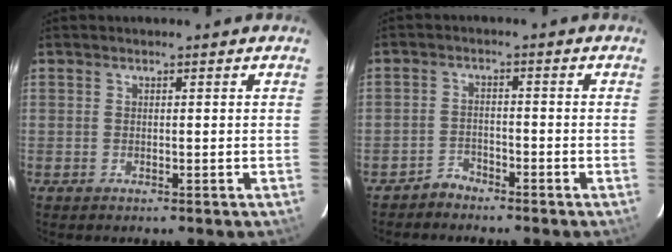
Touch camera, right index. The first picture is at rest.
{"total": 2.8, "force": [-2.5, 1.1, -0.1], "torque": [0.000, 0.007, -0.047]}